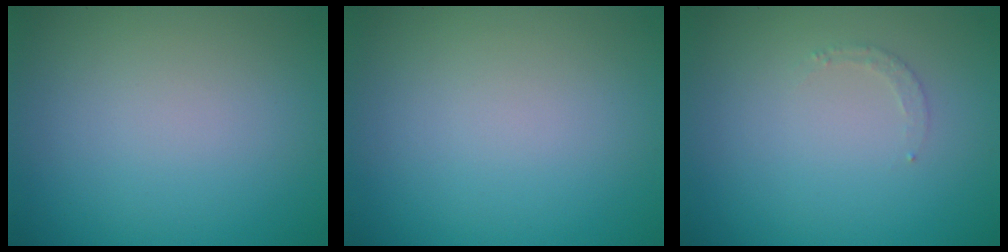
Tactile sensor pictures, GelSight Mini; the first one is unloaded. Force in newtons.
{"total": 0.0}
{"total": 0.9, "press": 0.9, "slide": 0.2}